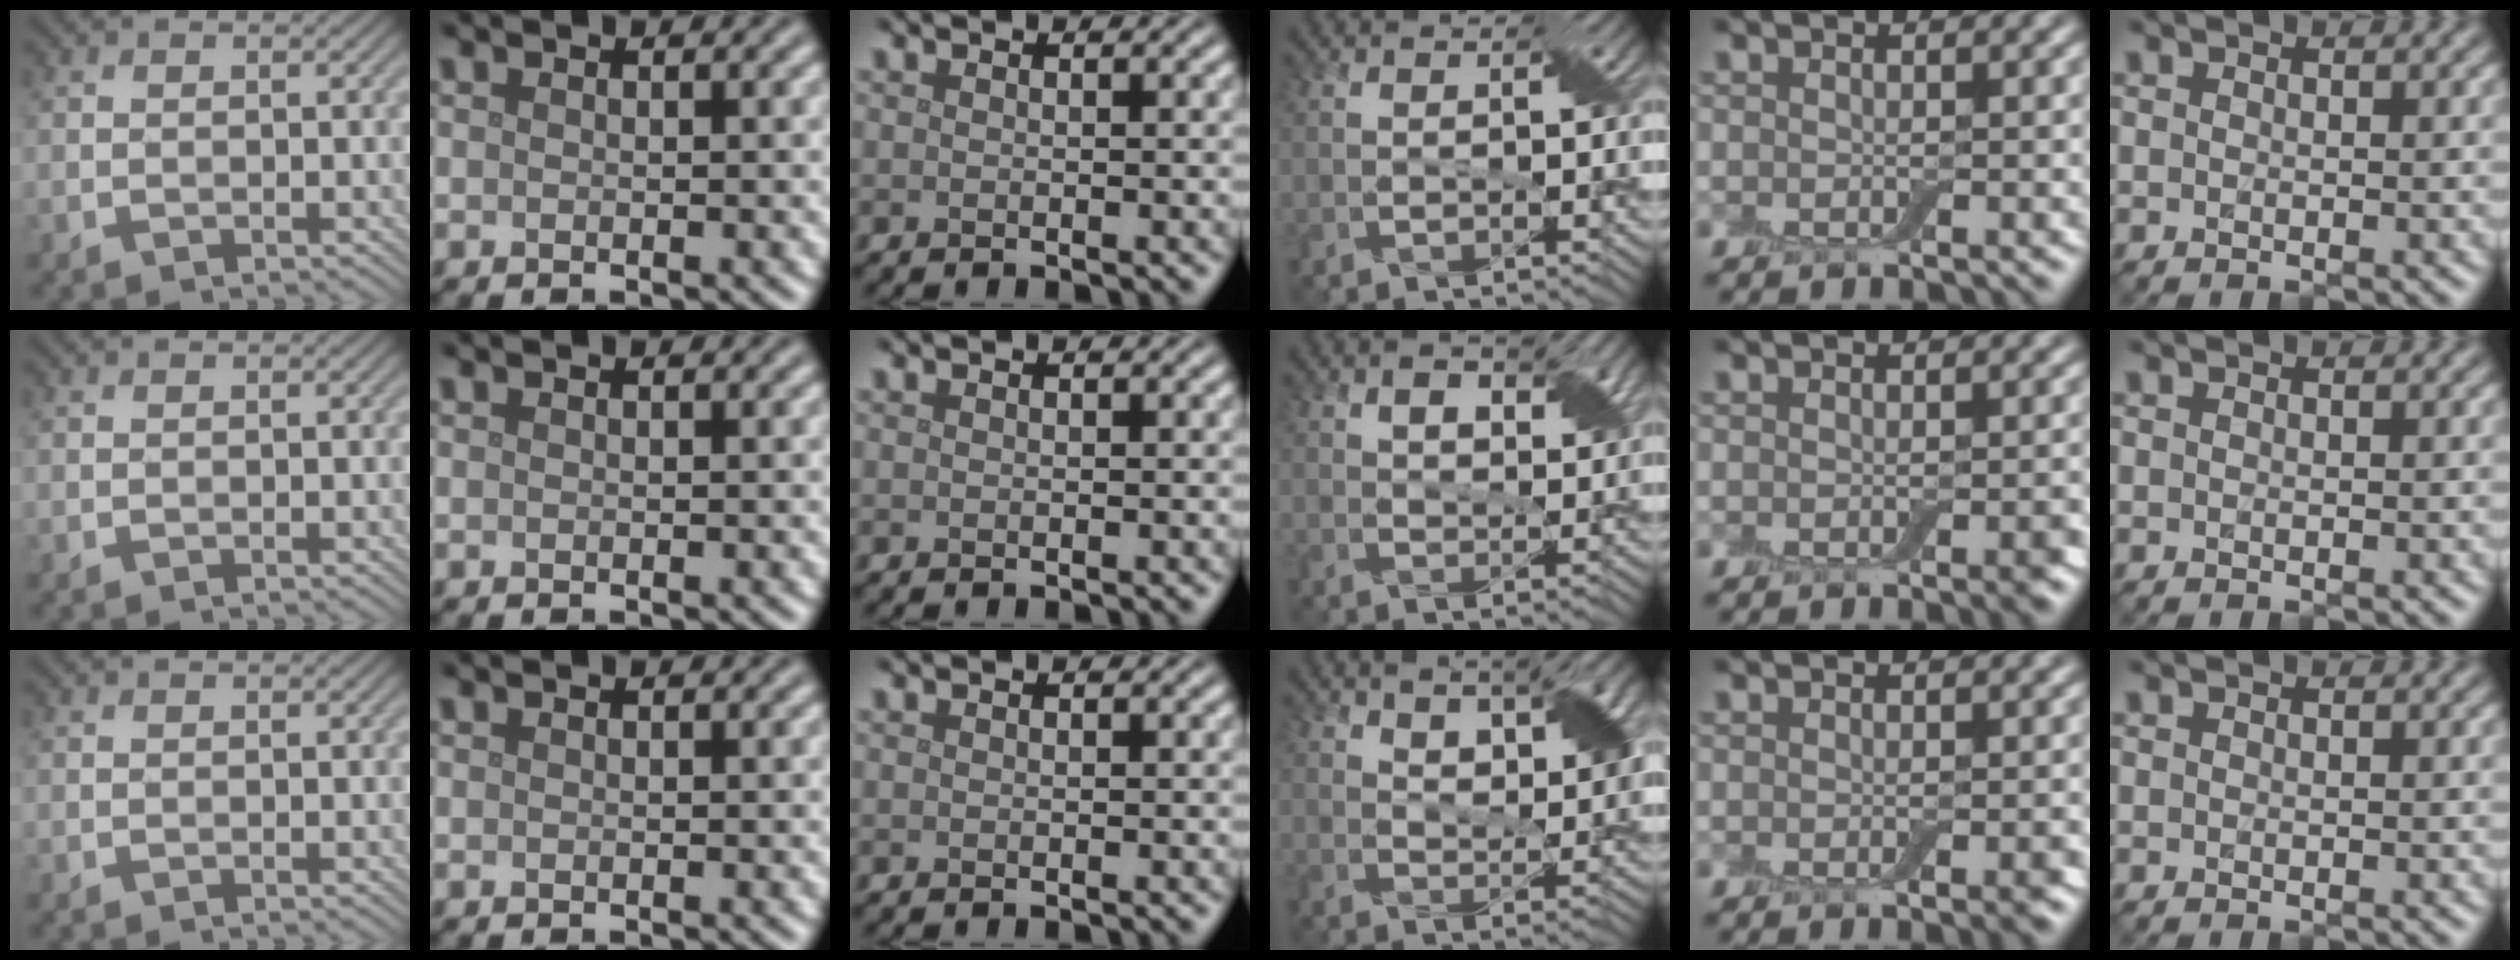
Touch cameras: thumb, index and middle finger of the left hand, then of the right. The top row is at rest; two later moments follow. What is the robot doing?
{"motion": "squeeze", "object": "air blower"}